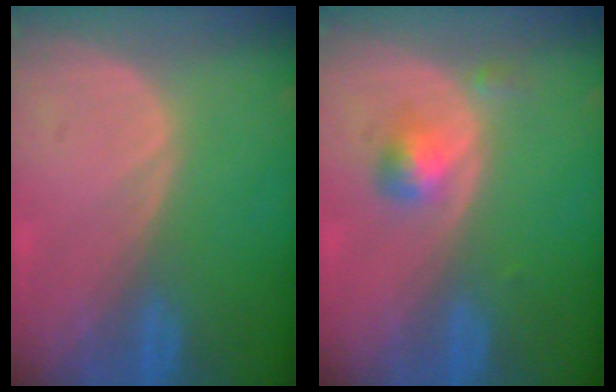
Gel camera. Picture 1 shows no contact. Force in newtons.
{"total": 2.8, "press": 2.7, "slide": 0.2}